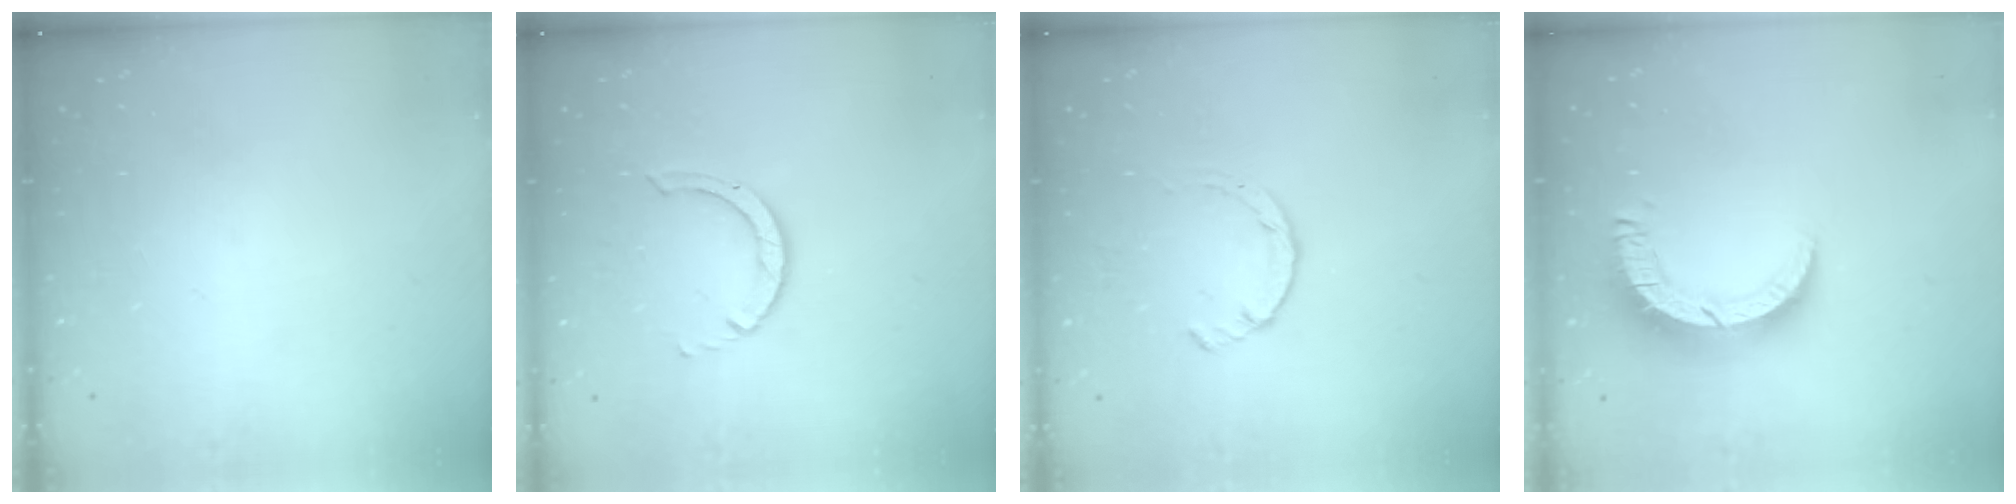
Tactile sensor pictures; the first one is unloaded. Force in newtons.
{"total": 3.6, "press": 3.6, "slide": 0.6}
{"total": 2.8, "press": 2.8, "slide": 0.4}
{"total": 9.3, "press": 9.2, "slide": 0.9}